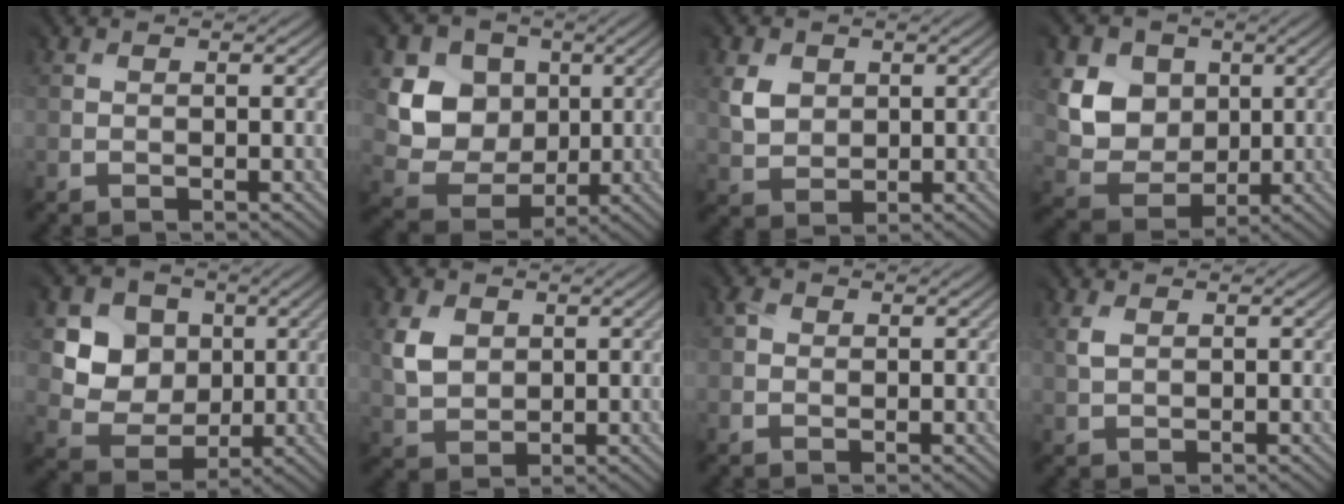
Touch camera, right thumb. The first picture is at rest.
{"total": 8.1, "force": [2.3, 7.3, 2.8], "torque": [-0.081, -0.010, 0.032]}
{"total": 2.7, "force": [1.4, 2.3, 0.2], "torque": [-0.026, -0.002, 0.027]}
{"total": 7.3, "force": [2.6, 6.3, 2.6], "torque": [-0.091, -0.007, 0.043]}
{"total": 6.5, "force": [2.1, 5.9, 1.6], "torque": [-0.046, -0.010, 0.025]}
{"total": 3.5, "force": [1.4, 3.0, 1.1], "torque": [-0.048, 0.000, 0.028]}
{"total": 1.3, "force": [0.6, 1.1, -0.2], "torque": [0.004, -0.004, 0.005]}
{"total": 1.5, "force": [1.0, 0.9, 0.5], "torque": [-0.020, 0.001, 0.020]}